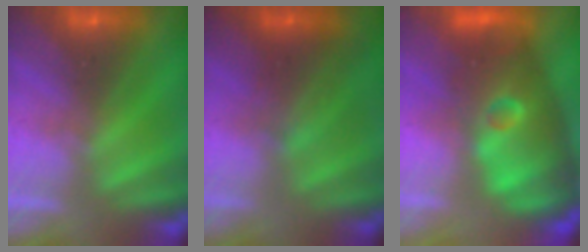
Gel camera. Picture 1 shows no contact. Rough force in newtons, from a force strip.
{"total": 2.0}
{"total": 8.0}